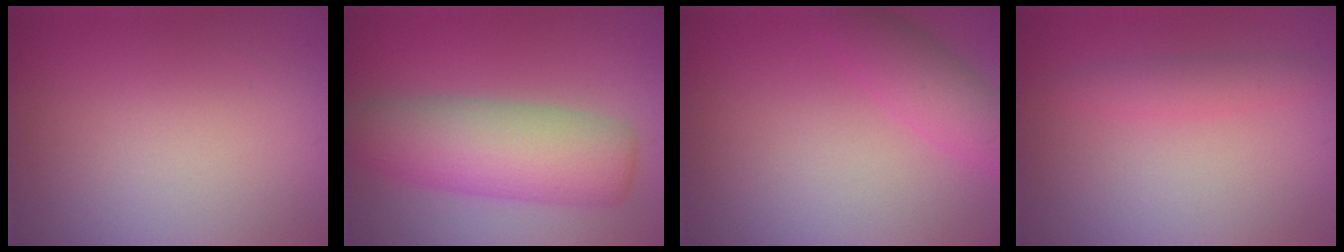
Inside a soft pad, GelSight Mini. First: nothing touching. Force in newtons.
{"total": 7.1, "press": 7.1, "slide": 0.3}
{"total": 3.3, "press": 3.3, "slide": 0.1}
{"total": 1.8, "press": 1.8, "slide": 0.1}